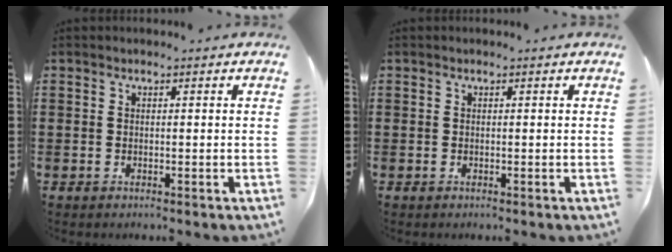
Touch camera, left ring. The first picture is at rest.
{"total": 0.0}